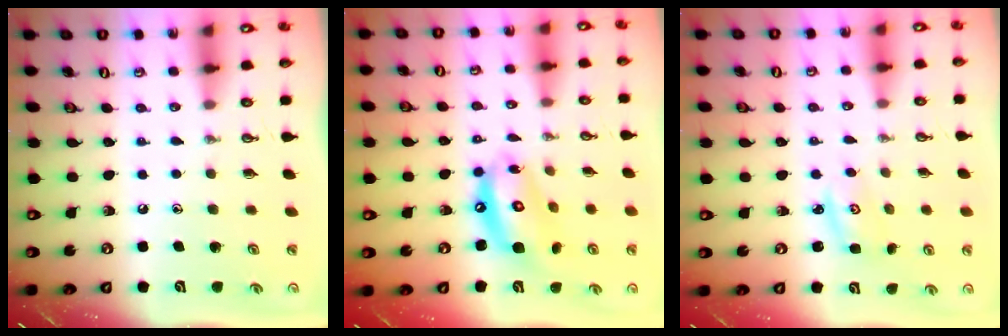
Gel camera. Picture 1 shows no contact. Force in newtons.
{"total": 13.2, "press": 13.2, "slide": 1.4}
{"total": 2.8, "press": 2.8, "slide": 0.4}